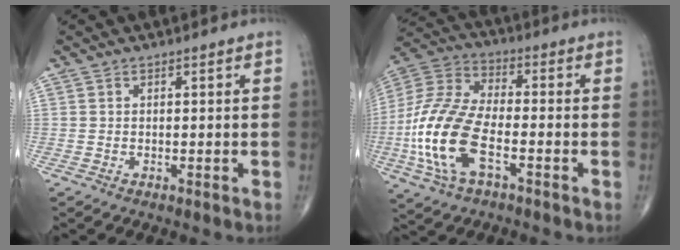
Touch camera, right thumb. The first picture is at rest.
{"total": 17.5, "force": [-5.0, 8.3, 14.6], "torque": [-0.325, 0.020, -0.094]}